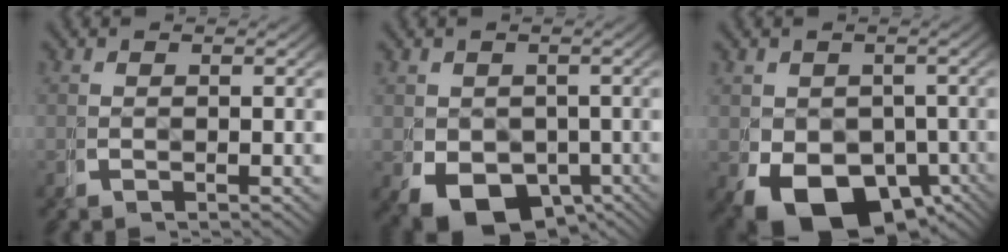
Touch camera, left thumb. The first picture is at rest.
{"total": 7.5, "force": [-3.8, 5.0, 4.0], "torque": [-0.062, -0.035, -0.038]}
{"total": 11.0, "force": [-5.0, 7.1, 6.7], "torque": [-0.117, -0.059, -0.049]}